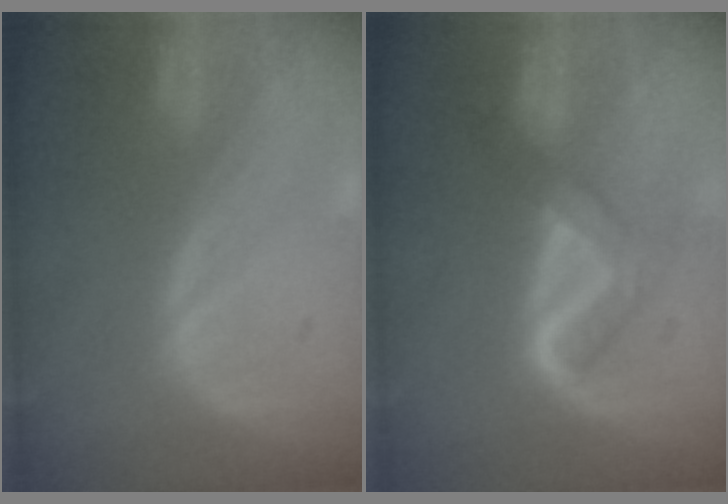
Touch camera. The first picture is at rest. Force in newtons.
{"total": 5.1, "press": 5.1, "slide": 0.8}